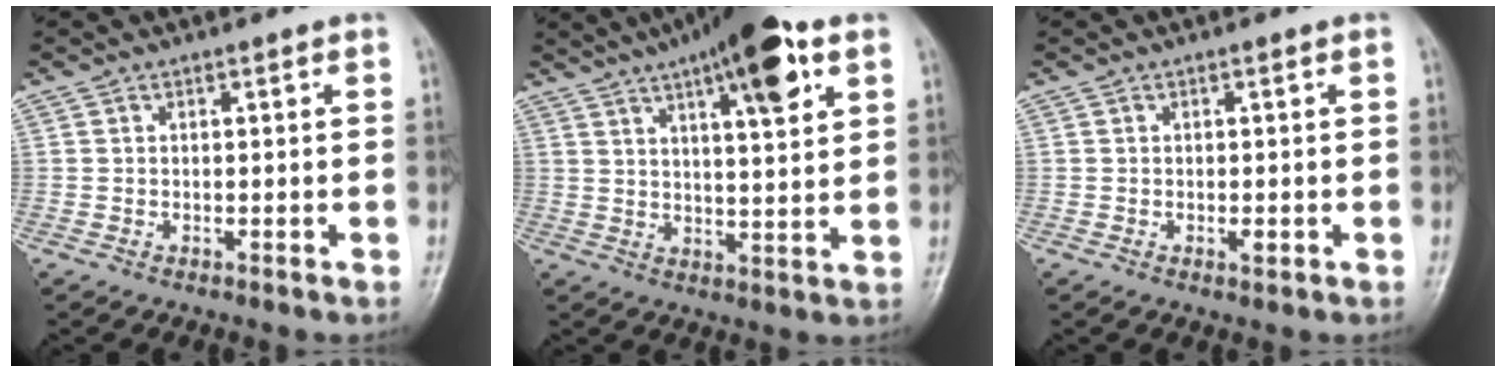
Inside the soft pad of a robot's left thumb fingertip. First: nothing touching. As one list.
[{"total": 15.6, "force": [8.1, 4.1, 12.7], "torque": [-0.175, -0.018, 0.119]}, {"total": 1.4, "force": [-0.4, 0.5, 1.3], "torque": [-0.019, 0.000, -0.004]}]